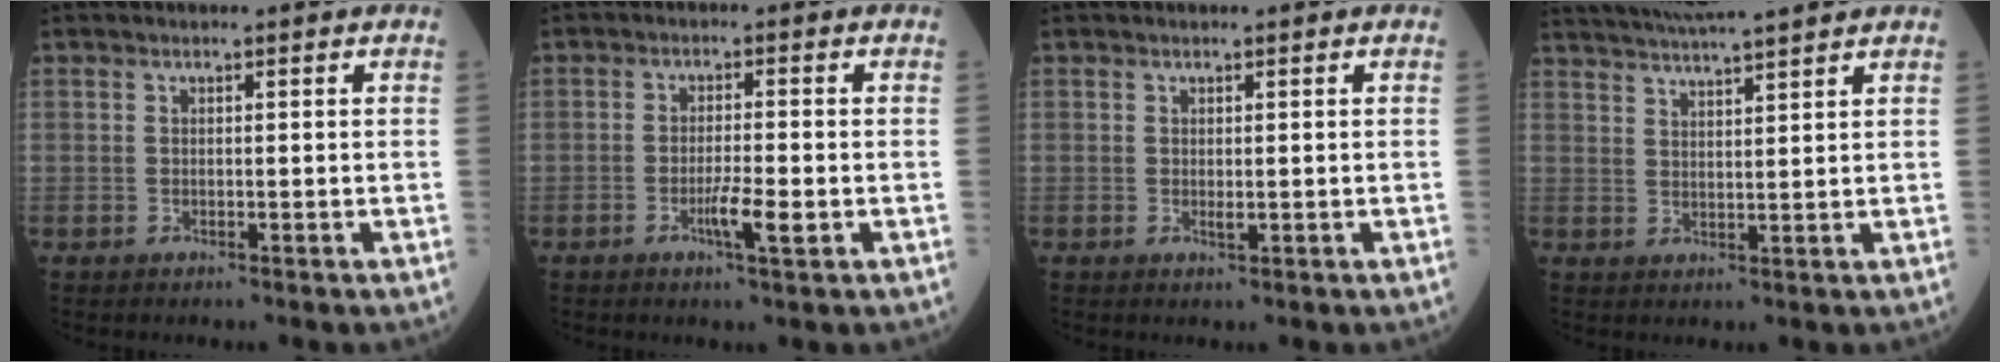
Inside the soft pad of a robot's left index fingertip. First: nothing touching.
{"total": 3.8, "force": [-1.5, 0.2, 3.5], "torque": [-0.065, -0.006, -0.027]}
{"total": 0.6, "force": [0.0, 0.2, 0.5], "torque": [-0.012, -0.004, 0.001]}
{"total": 11.0, "force": [9.9, -0.5, 4.6], "torque": [-0.086, 0.027, 0.149]}